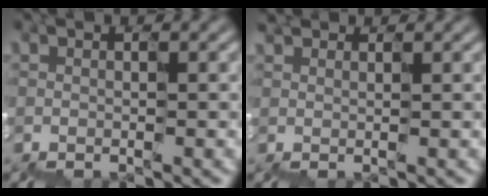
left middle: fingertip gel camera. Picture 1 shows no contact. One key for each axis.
{"total": 0.9, "fx": 0.8, "fy": 0.3, "fz": 0.1, "tx": -0.003, "ty": 0.011, "tz": 0.014}